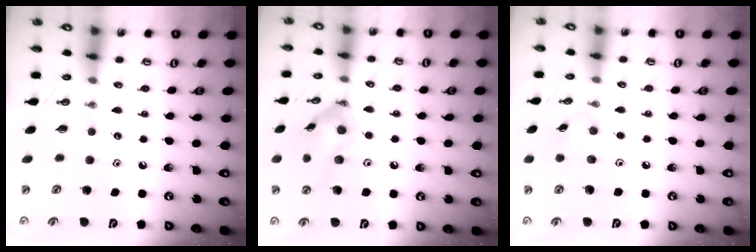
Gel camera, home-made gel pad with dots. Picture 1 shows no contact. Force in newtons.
{"total": 12.7, "press": 12.6, "slide": 2.1}
{"total": 5.1, "press": 5.0, "slide": 1.0}